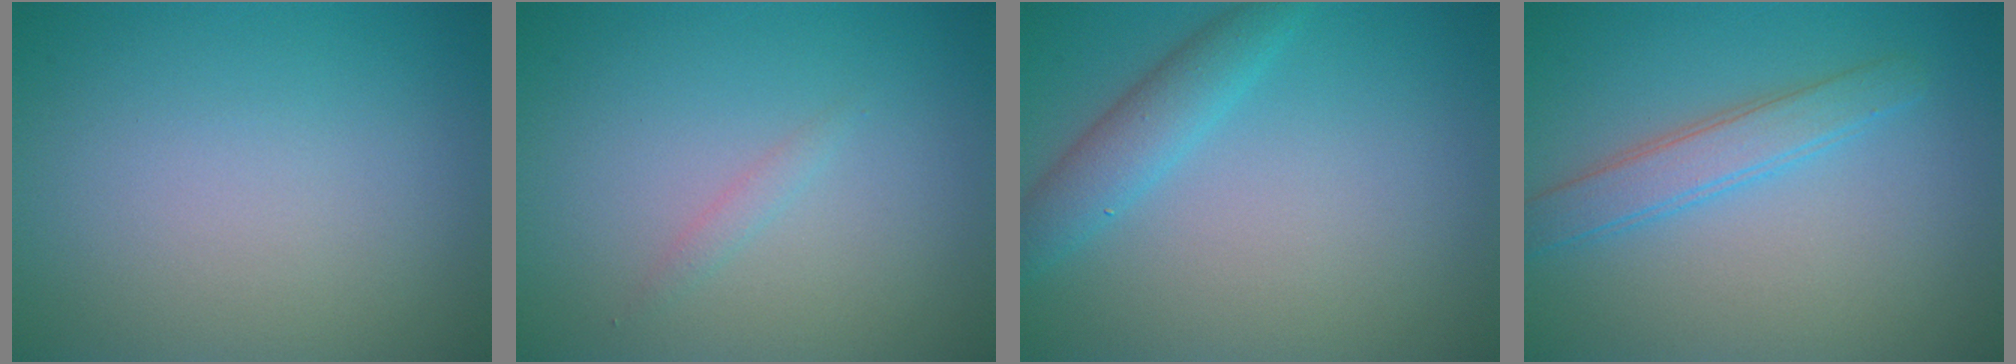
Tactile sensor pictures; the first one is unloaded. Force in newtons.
{"total": 0.7, "press": 0.7, "slide": 0.1}
{"total": 2.9, "press": 2.9, "slide": 0.2}
{"total": 2.9, "press": 2.9, "slide": 0.1}